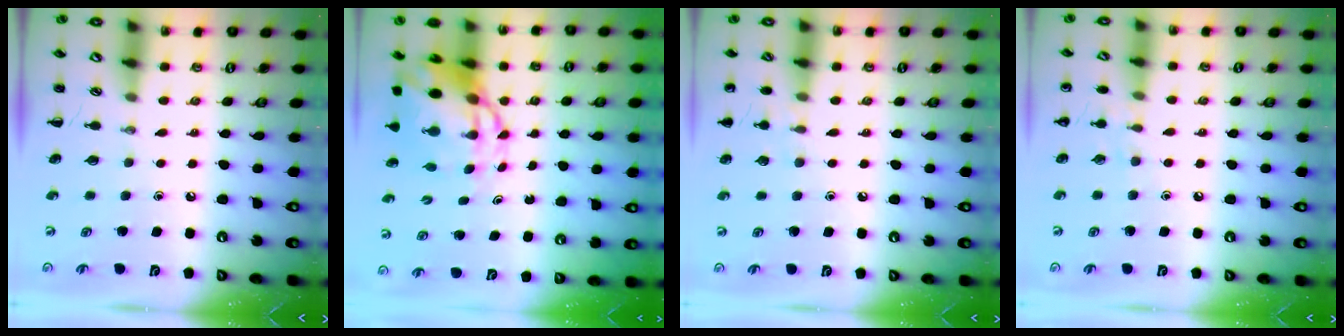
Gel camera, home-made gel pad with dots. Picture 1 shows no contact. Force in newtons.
{"total": 9.5, "press": 9.1, "slide": 2.5}
{"total": 6.3, "press": 6.0, "slide": 2.0}
{"total": 6.2, "press": 6.0, "slide": 1.9}